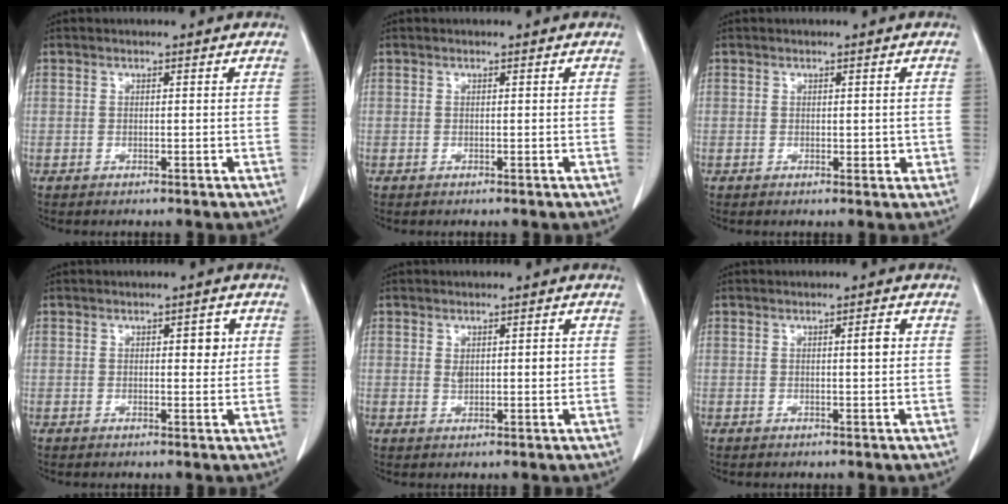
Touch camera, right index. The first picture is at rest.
{"total": 0.0}
{"total": 1.6, "force": [0.1, 1.1, 1.2], "torque": [-0.010, -0.001, 0.003]}
{"total": 2.6, "force": [0.7, 1.1, 2.2], "torque": [-0.025, 0.000, 0.009]}
{"total": 2.6, "force": [0.6, 1.3, 2.2], "torque": [-0.035, 0.001, 0.014]}
{"total": 1.6, "force": [0.3, 0.2, 1.6], "torque": [-0.026, 0.002, 0.005]}